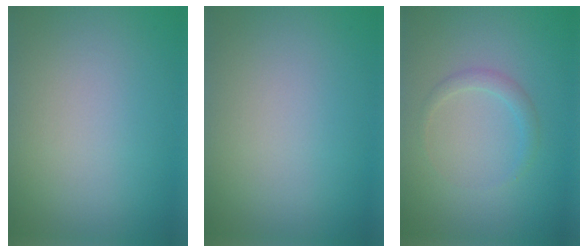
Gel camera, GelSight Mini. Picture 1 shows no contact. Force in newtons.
{"total": 0.0}
{"total": 1.3, "press": 1.3, "slide": 0.0}